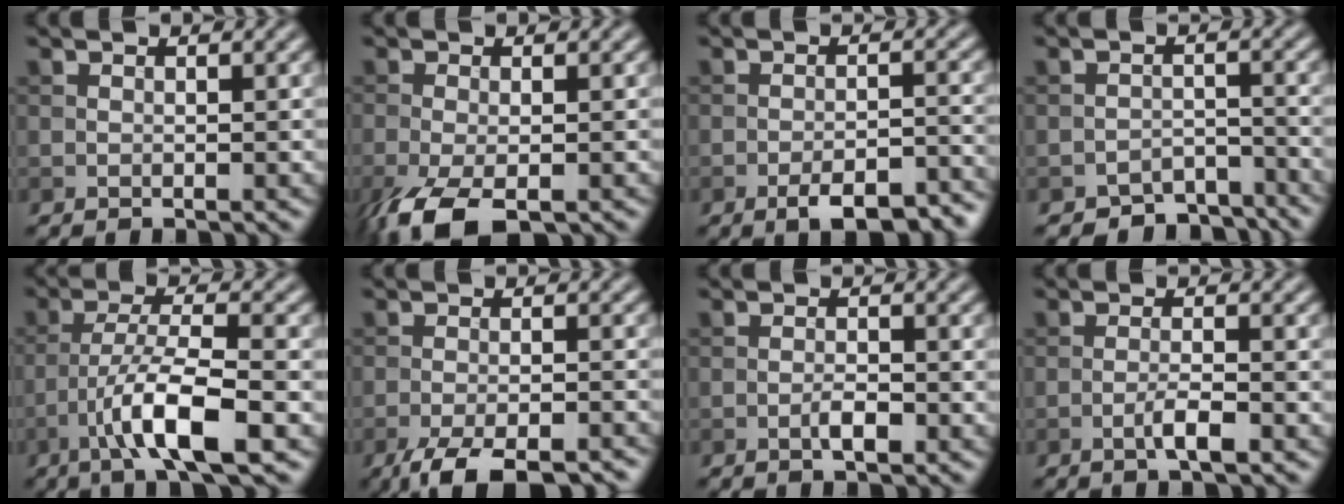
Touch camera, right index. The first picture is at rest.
{"total": 6.0, "force": [-3.4, 2.2, 4.3], "torque": [-0.096, -0.018, -0.066]}
{"total": 5.9, "force": [-4.1, 1.9, 3.9], "torque": [-0.059, 0.000, -0.057]}
{"total": 4.4, "force": [-4.0, 1.6, 0.8], "torque": [-0.003, -0.002, -0.067]}
{"total": 7.3, "force": [-3.3, 1.6, 6.3], "torque": [-0.111, 0.008, -0.065]}
{"total": 6.7, "force": [-5.0, 1.7, 4.2], "torque": [-0.070, -0.016, -0.083]}
{"total": 1.7, "force": [-0.8, 0.5, 1.4], "torque": [-0.027, 0.001, -0.016]}
{"total": 2.2, "force": [-1.0, 0.3, 1.9], "torque": [-0.035, 0.005, -0.022]}